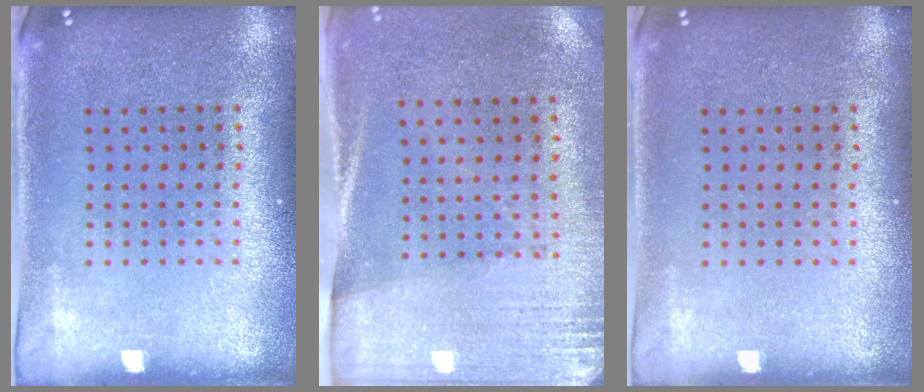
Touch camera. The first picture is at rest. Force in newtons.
{"total": 2.7, "press": 2.3, "slide": 1.4}
{"total": 0.0}